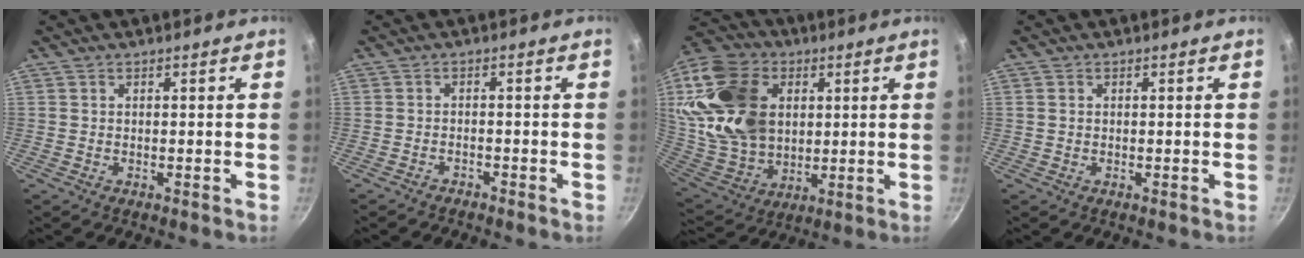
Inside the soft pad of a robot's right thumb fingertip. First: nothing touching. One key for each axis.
{"total": 1.4, "fx": -1.4, "fy": 0.2, "fz": 0.1, "tx": -0.007, "ty": 0.019, "tz": -0.022}
{"total": 23.6, "fx": 5.5, "fy": 17.3, "fz": 15.2, "tx": -0.275, "ty": -0.011, "tz": 0.112}
{"total": 0.6, "fx": 0.2, "fy": 0.5, "fz": 0.1, "tx": 0.001, "ty": 0.001, "tz": 0.003}